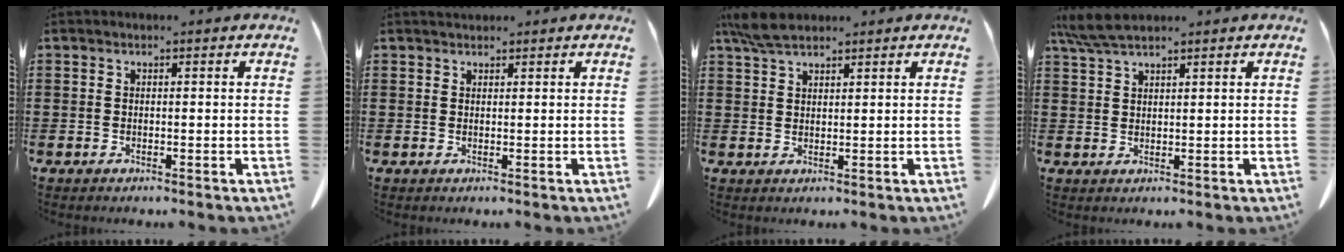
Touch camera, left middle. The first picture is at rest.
{"total": 1.2, "force": [1.1, 0.3, 0.4], "torque": [-0.008, 0.002, 0.021]}
{"total": 4.5, "force": [3.5, 1.2, 2.6], "torque": [-0.060, 0.002, 0.066]}
{"total": 4.6, "force": [3.7, 0.5, 2.8], "torque": [-0.062, -0.001, 0.069]}